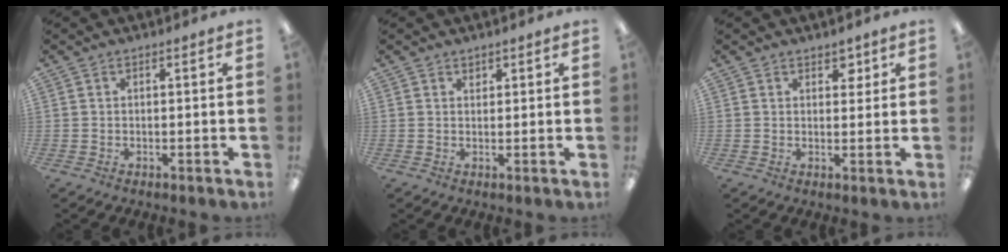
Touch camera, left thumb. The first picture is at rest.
{"total": 1.1, "force": [0.9, 0.5, 0.1], "torque": [0.005, -0.005, 0.016]}
{"total": 2.9, "force": [1.9, 1.9, 1.2], "torque": [-0.002, -0.006, 0.029]}